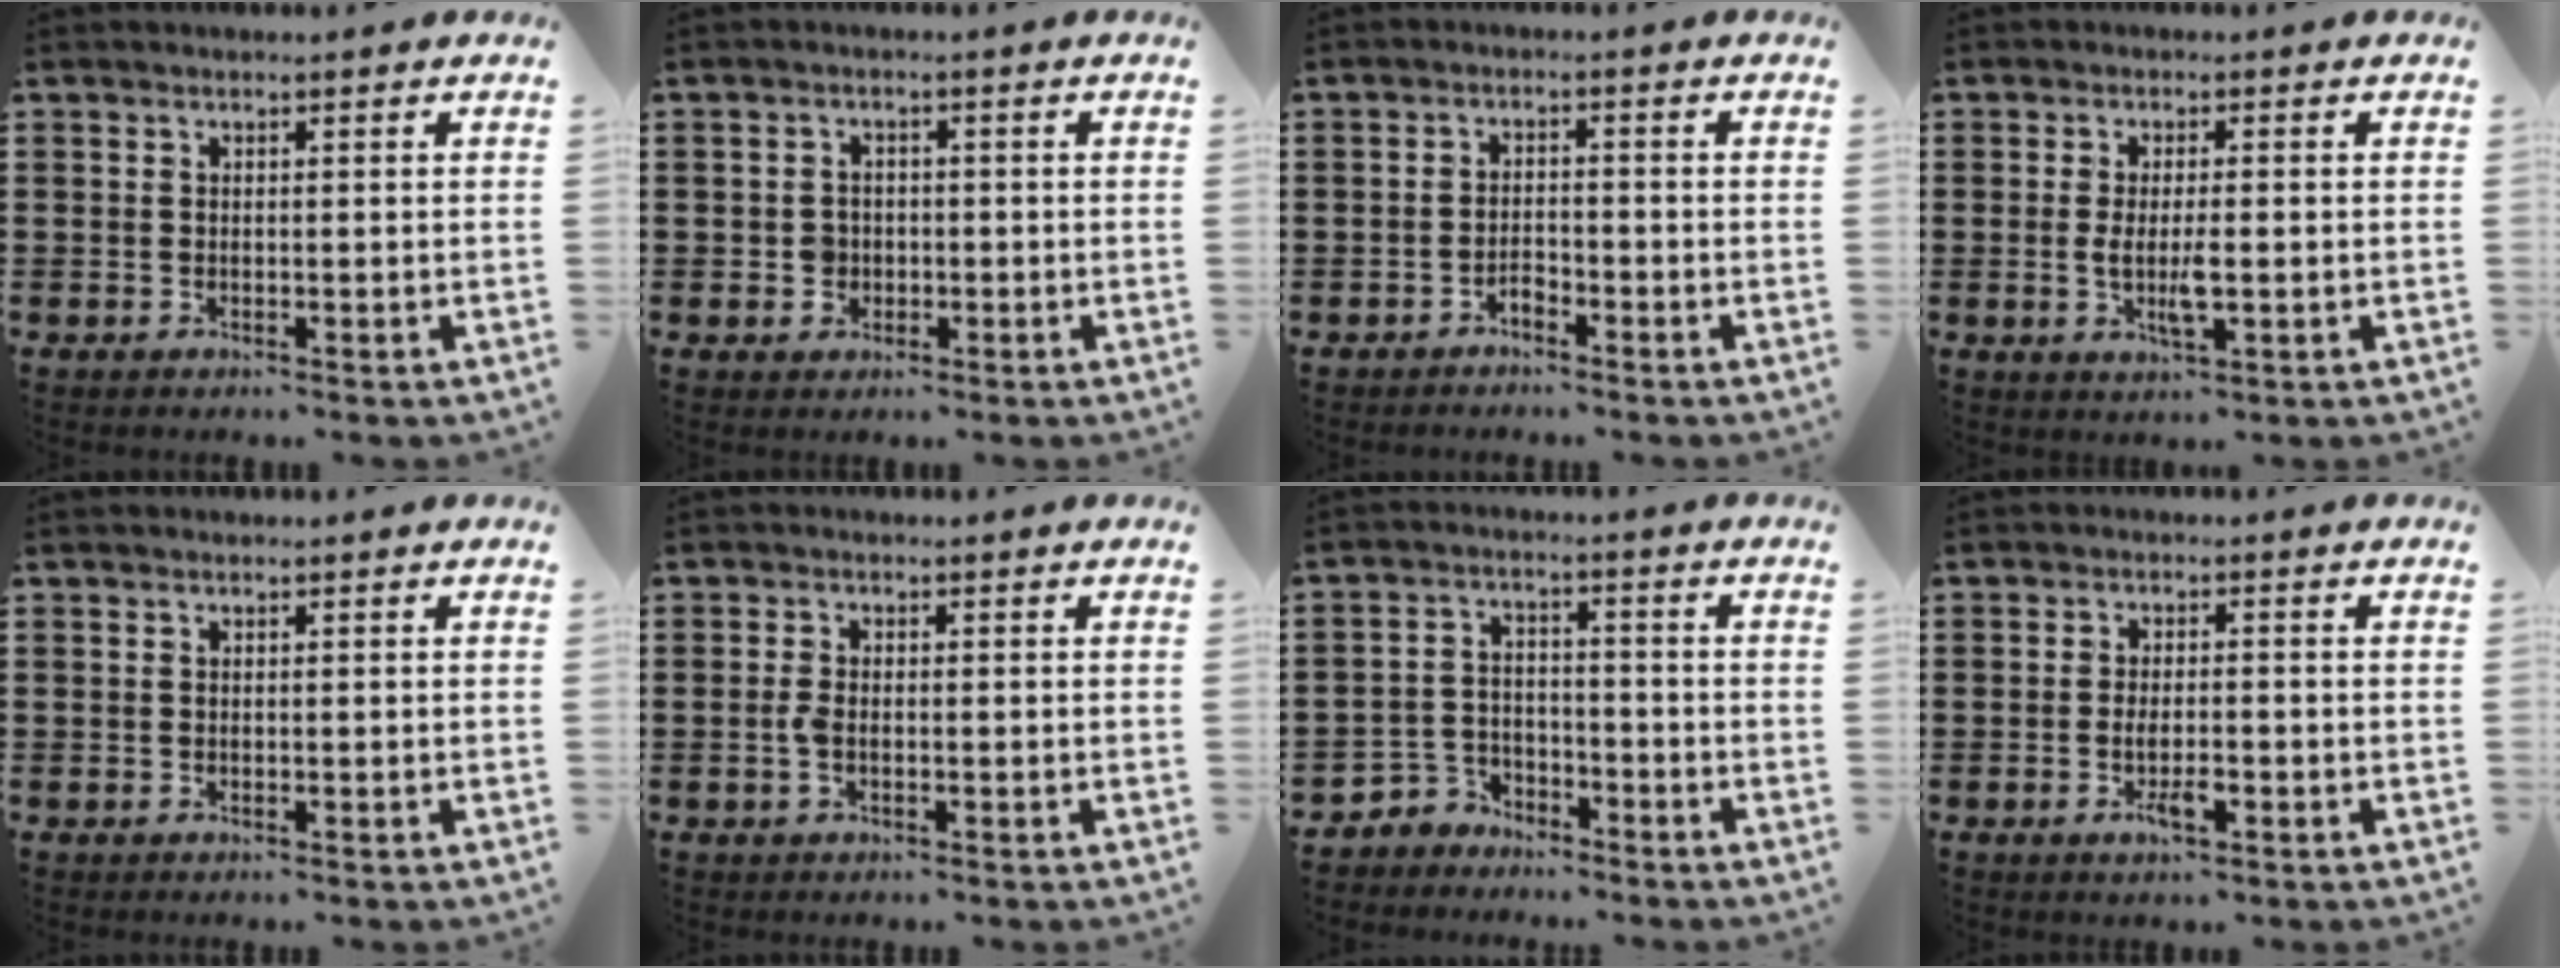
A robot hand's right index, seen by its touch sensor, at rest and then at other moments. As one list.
[{"total": 2.4, "force": [-0.6, 2.2, 0.8], "torque": [-0.022, 0.006, -0.015]}, {"total": 1.8, "force": [-1.6, 0.6, 0.5], "torque": [-0.016, 0.001, -0.034]}, {"total": 4.5, "force": [-0.7, 1.1, 4.3], "torque": [-0.089, -0.006, -0.016]}, {"total": 0.0}, {"total": 2.1, "force": [-0.5, 1.0, 1.8], "torque": [-0.042, -0.002, -0.012]}, {"total": 3.8, "force": [-3.4, 1.7, 0.1], "torque": [-0.020, 0.002, -0.075]}, {"total": 3.5, "force": [-1.3, 1.1, 3.1], "torque": [-0.059, 0.001, -0.024]}]